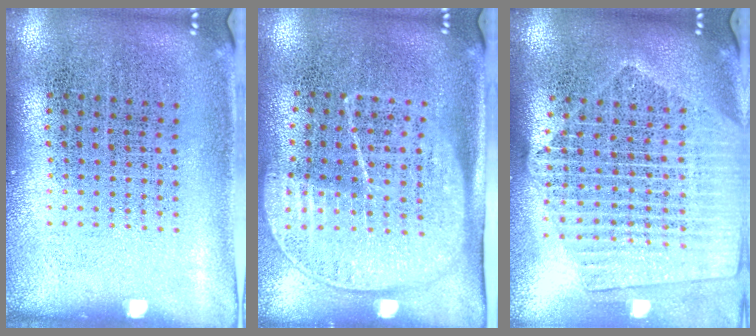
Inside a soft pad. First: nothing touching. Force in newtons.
{"total": 1.7, "press": 1.4, "slide": 1.0}
{"total": 2.3, "press": 2.1, "slide": 1.1}